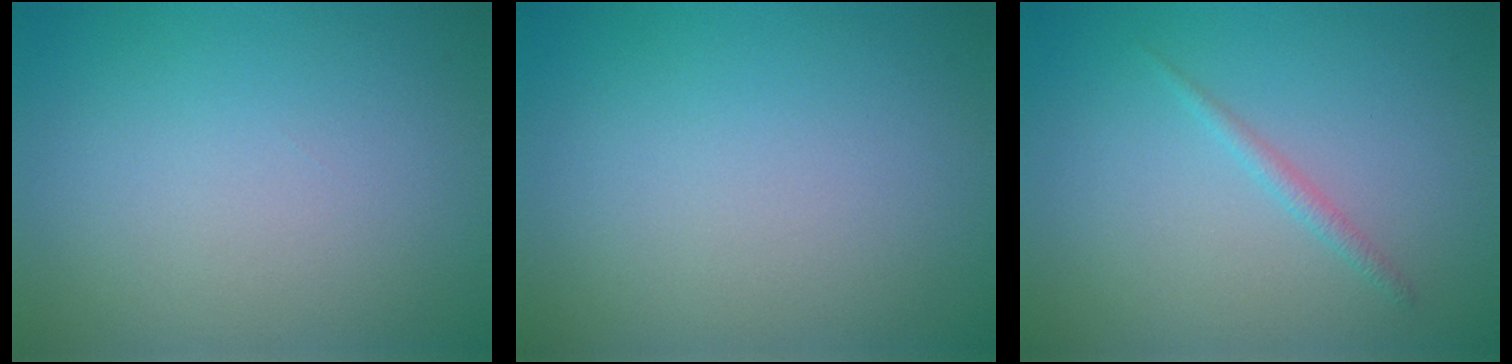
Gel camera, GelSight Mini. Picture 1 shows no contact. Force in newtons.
{"total": 0.0}
{"total": 1.0, "press": 1.0, "slide": 0.1}